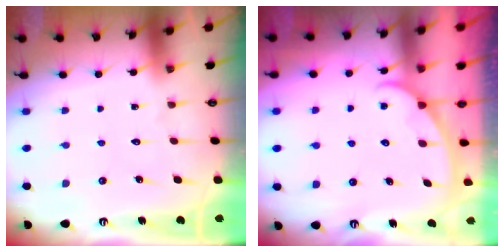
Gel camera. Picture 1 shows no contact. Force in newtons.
{"total": 1.4, "press": 1.4, "slide": 0.2}